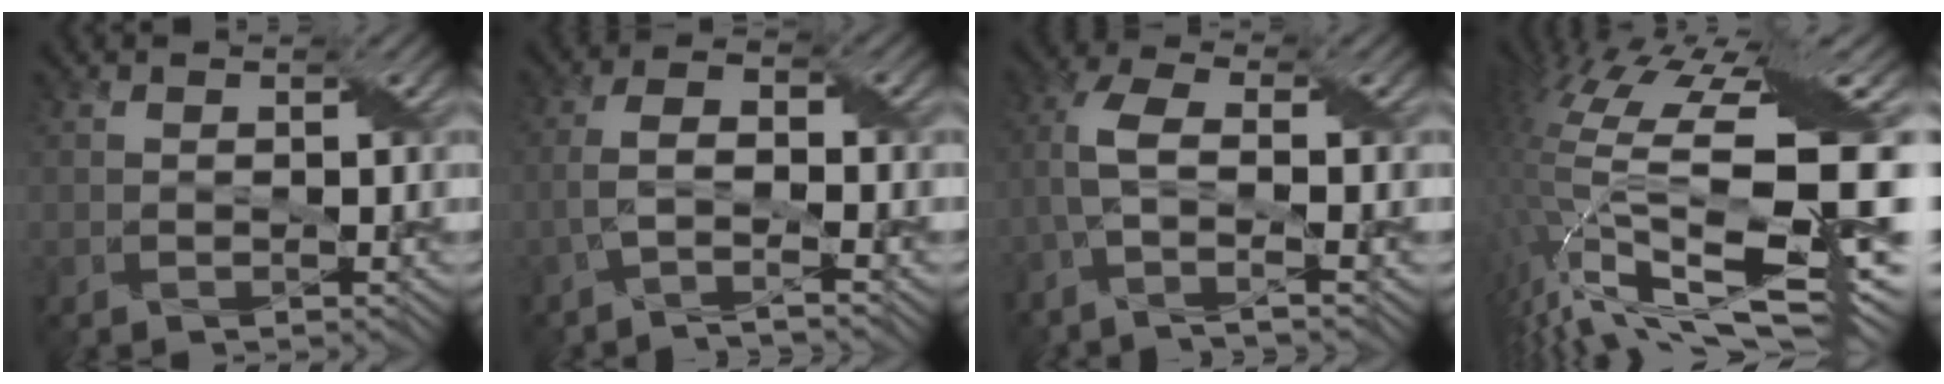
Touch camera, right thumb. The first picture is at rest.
{"total": 4.1, "force": [-2.0, 1.0, 3.4], "torque": [-0.071, 0.005, -0.047]}
{"total": 6.1, "force": [-1.9, 1.6, 5.6], "torque": [-0.122, 0.007, -0.049]}
{"total": 16.8, "force": [-0.6, 5.2, 15.9], "torque": [-0.340, -0.022, -0.003]}